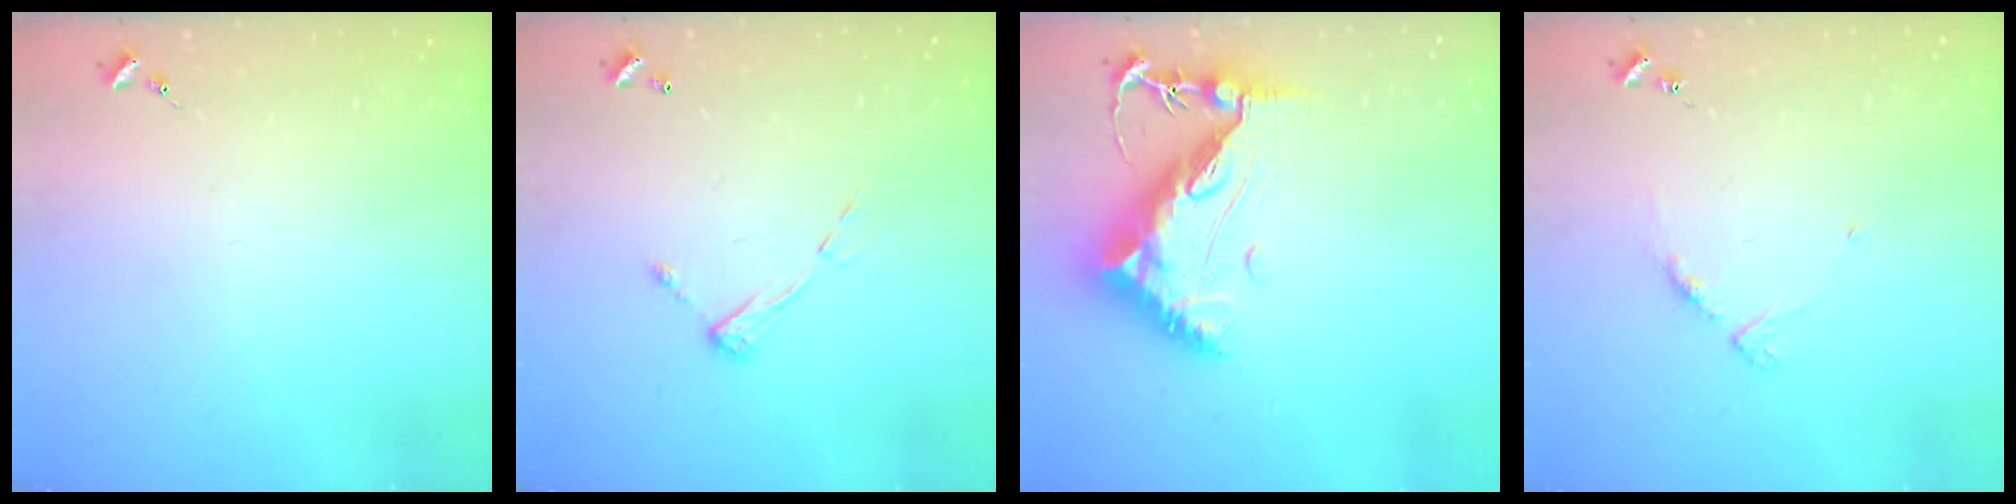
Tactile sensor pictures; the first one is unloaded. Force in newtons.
{"total": 6.5, "press": 6.4, "slide": 0.6}
{"total": 13.5, "press": 13.4, "slide": 1.3}
{"total": 4.7, "press": 4.6, "slide": 0.5}